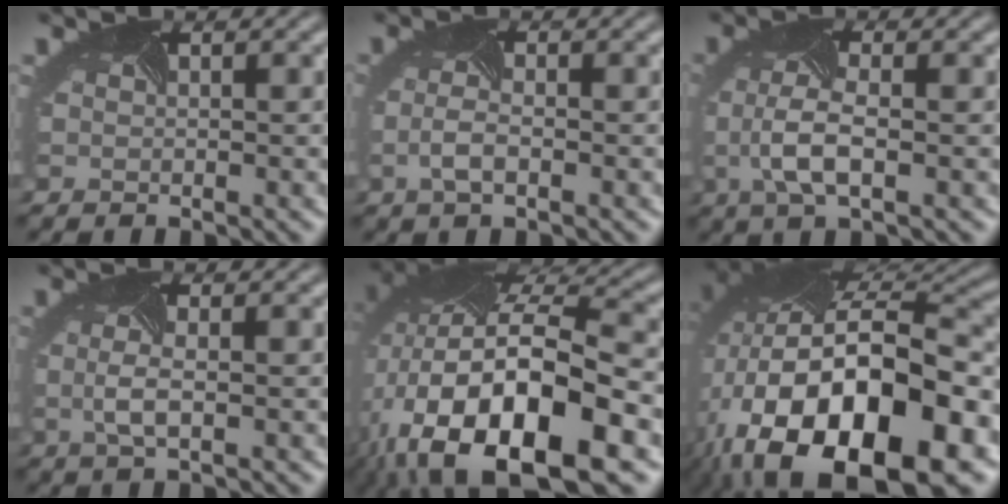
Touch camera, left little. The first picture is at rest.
{"total": 2.0, "force": [-1.2, 0.5, 1.4], "torque": [-0.044, -0.004, -0.018]}
{"total": 3.7, "force": [-1.0, 1.3, 3.3], "torque": [-0.087, -0.002, -0.013]}
{"total": 1.9, "force": [-0.6, 0.4, 1.8], "torque": [-0.049, -0.001, -0.005]}
{"total": 17.6, "force": [-6.5, 8.5, 14.0], "torque": [-0.249, -0.031, -0.079]}
{"total": 19.8, "force": [-7.2, 10.8, 14.9], "torque": [-0.258, -0.041, -0.078]}